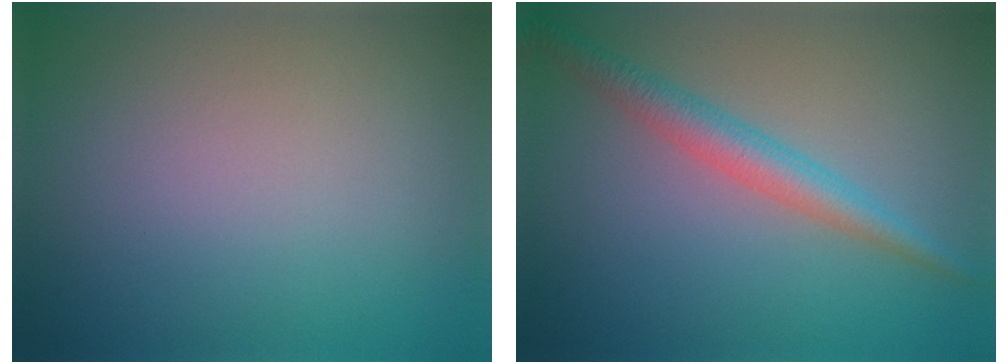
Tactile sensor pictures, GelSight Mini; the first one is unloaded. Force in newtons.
{"total": 3.2, "press": 3.2, "slide": 0.2}